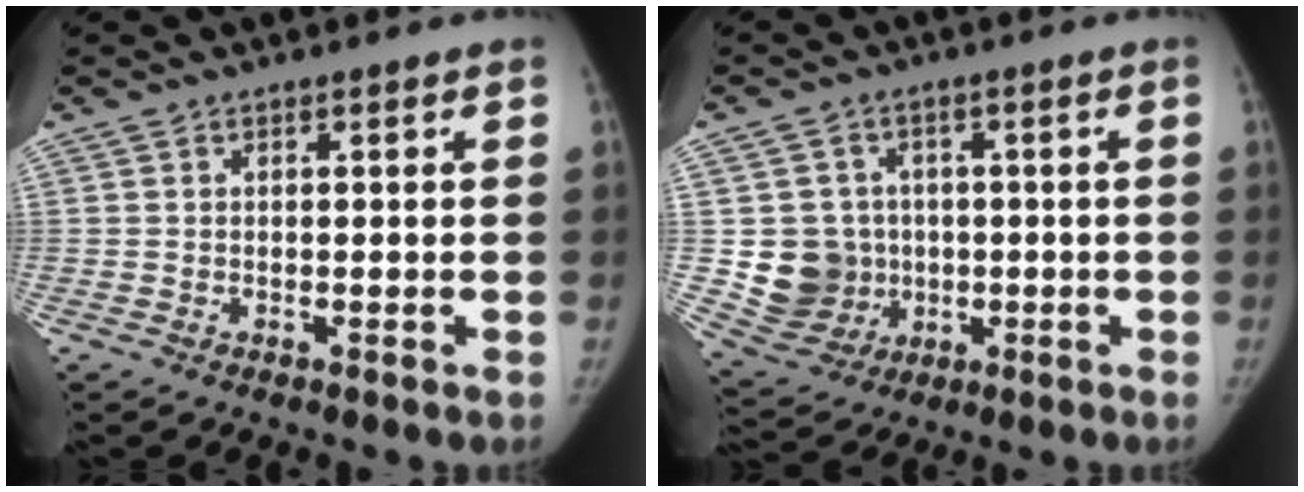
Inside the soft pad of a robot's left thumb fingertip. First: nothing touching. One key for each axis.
{"total": 9.7, "fx": -0.2, "fy": 9.3, "fz": 2.9, "tx": -0.020, "ty": 0.005, "tz": 0.013}